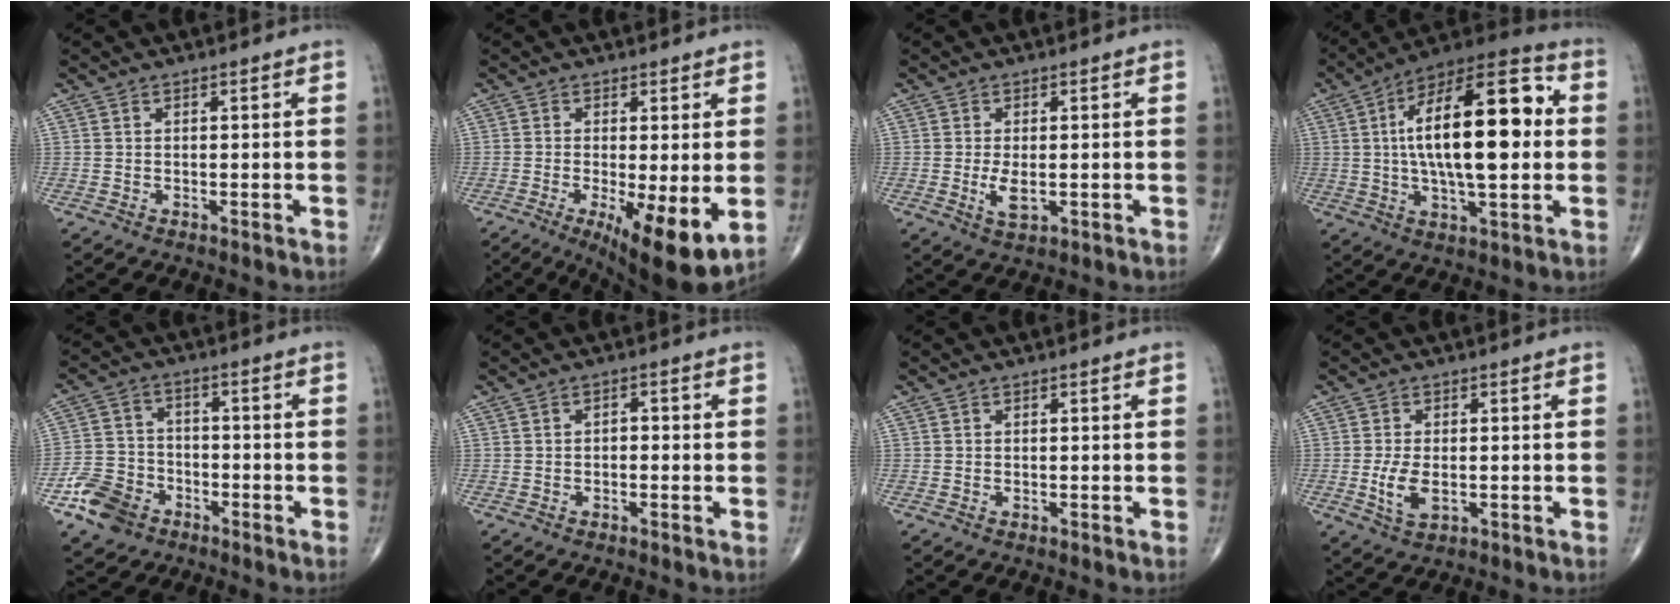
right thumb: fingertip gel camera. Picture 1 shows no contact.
{"total": 12.1, "force": [-3.0, 3.2, 11.3], "torque": [-0.175, -0.028, -0.041]}
{"total": 3.7, "force": [-0.6, 1.7, 3.3], "torque": [-0.064, -0.008, -0.009]}
{"total": 23.1, "force": [2.4, 9.0, 21.1], "torque": [-0.340, 0.020, 0.030]}
{"total": 9.4, "force": [-5.1, 6.9, 3.7], "torque": [-0.055, 0.028, -0.100]}
{"total": 1.5, "force": [-0.3, 1.0, 1.1], "torque": [-0.009, 0.007, -0.009]}
{"total": 0.0}
{"total": 5.2, "force": [-0.9, 2.7, 4.3], "torque": [-0.089, -0.008, -0.013]}